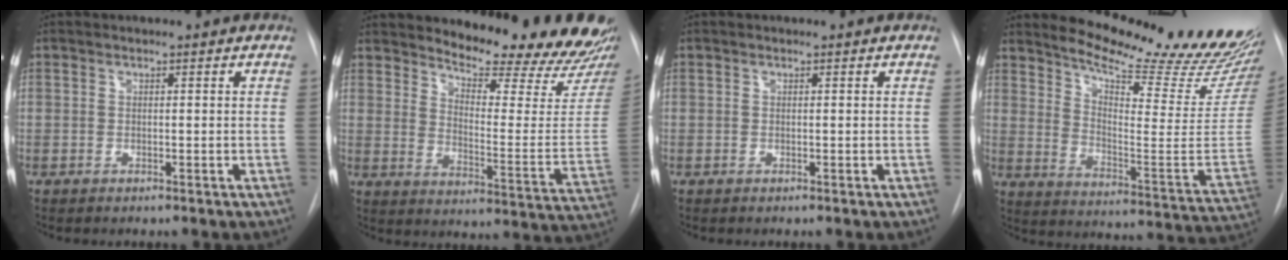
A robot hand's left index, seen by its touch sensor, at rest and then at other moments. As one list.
[{"total": 20.4, "force": [18.7, 2.6, 7.6], "torque": [-0.108, -0.102, 0.234]}, {"total": 0.0}, {"total": 24.9, "force": [22.5, 1.2, 10.7], "torque": [-0.164, -0.128, 0.294]}]